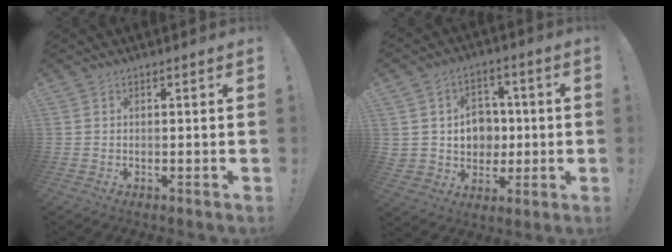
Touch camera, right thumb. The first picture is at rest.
{"total": 9.3, "force": [0.8, 8.9, 2.6], "torque": [-0.031, -0.005, 0.029]}